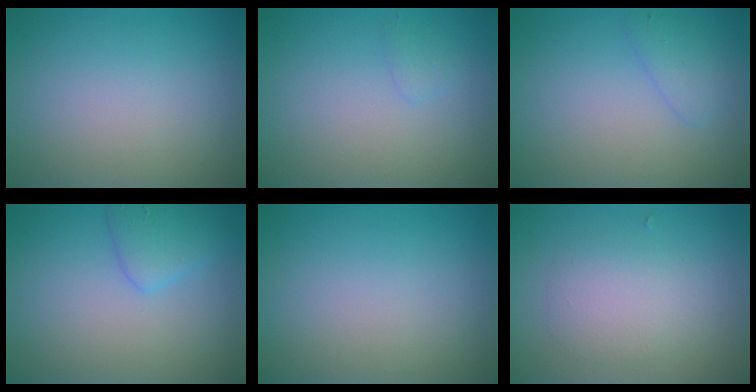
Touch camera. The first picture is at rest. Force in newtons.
{"total": 0.8, "press": 0.8, "slide": 0.1}
{"total": 1.7, "press": 1.7, "slide": 0.1}
{"total": 2.2, "press": 2.2, "slide": 0.1}
{"total": 0.0}
{"total": 3.0, "press": 3.0, "slide": 0.1}